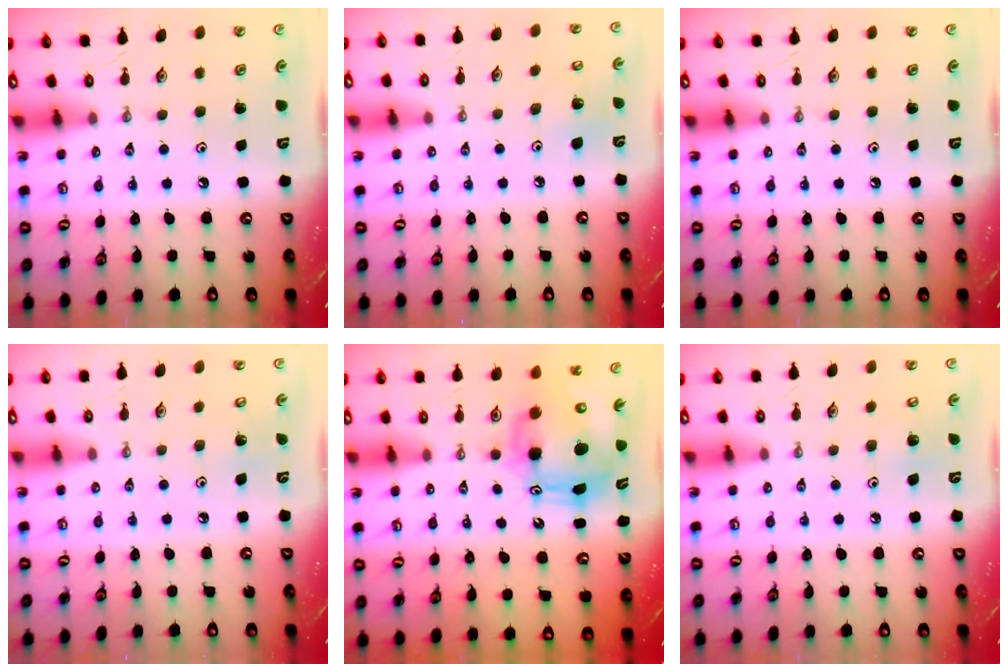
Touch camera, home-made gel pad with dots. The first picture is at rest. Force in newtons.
{"total": 6.4, "press": 6.3, "slide": 0.7}
{"total": 0.0}
{"total": 2.8, "press": 2.8, "slide": 0.2}
{"total": 9.9, "press": 9.7, "slide": 2.0}
{"total": 5.3, "press": 5.3, "slide": 0.4}